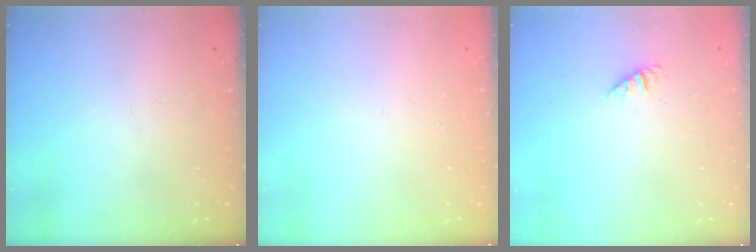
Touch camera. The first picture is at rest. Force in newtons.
{"total": 0.0}
{"total": 0.6, "press": 0.6, "slide": 0.1}